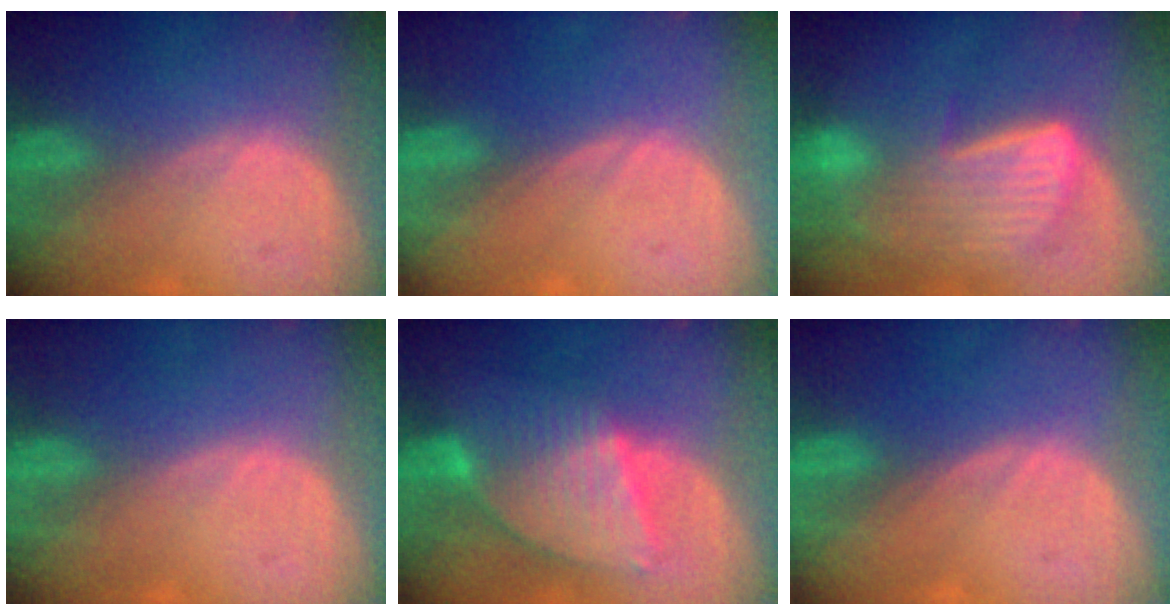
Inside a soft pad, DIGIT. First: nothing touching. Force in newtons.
{"total": 0.0}
{"total": 8.6, "press": 7.7, "slide": 3.8}
{"total": 0.0}
{"total": 8.6, "press": 7.5, "slide": 4.1}
{"total": 0.0}